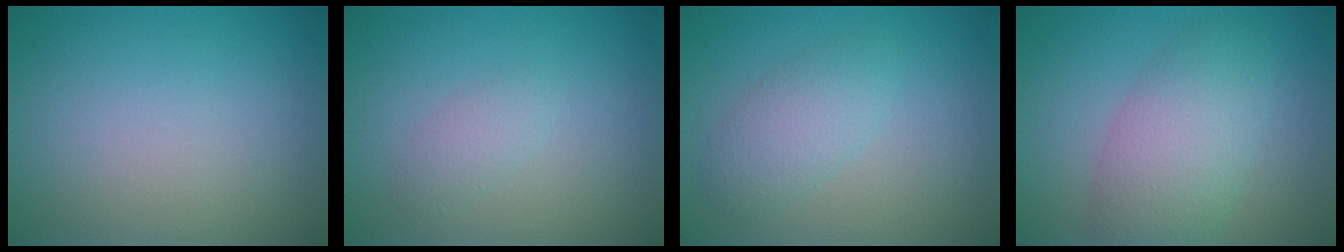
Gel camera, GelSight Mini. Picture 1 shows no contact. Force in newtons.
{"total": 1.3, "press": 1.3, "slide": 0.1}
{"total": 2.7, "press": 2.7, "slide": 0.1}
{"total": 5.5, "press": 5.5, "slide": 0.2}